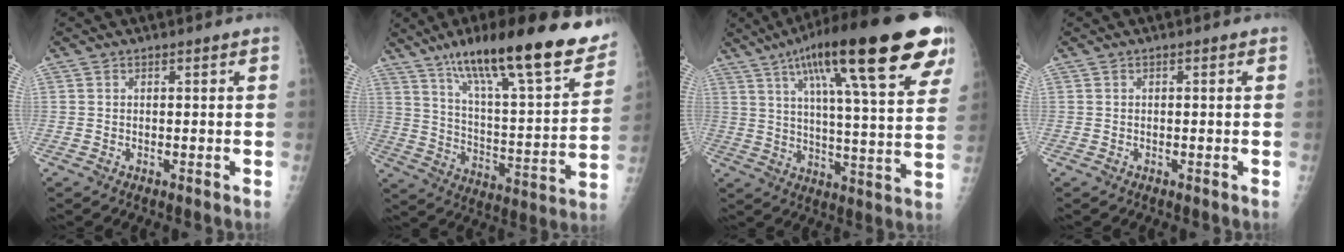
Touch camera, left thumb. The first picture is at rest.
{"total": 27.3, "force": [18.3, 5.9, 19.4], "torque": [-0.271, -0.055, 0.287]}
{"total": 28.0, "force": [14.8, 6.2, 22.9], "torque": [-0.333, -0.015, 0.221]}
{"total": 0.0}